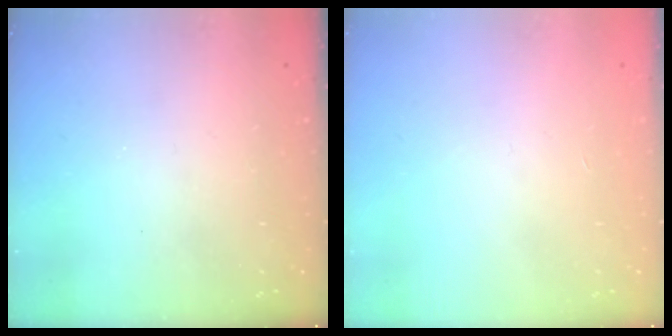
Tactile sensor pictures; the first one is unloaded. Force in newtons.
{"total": 0.0}